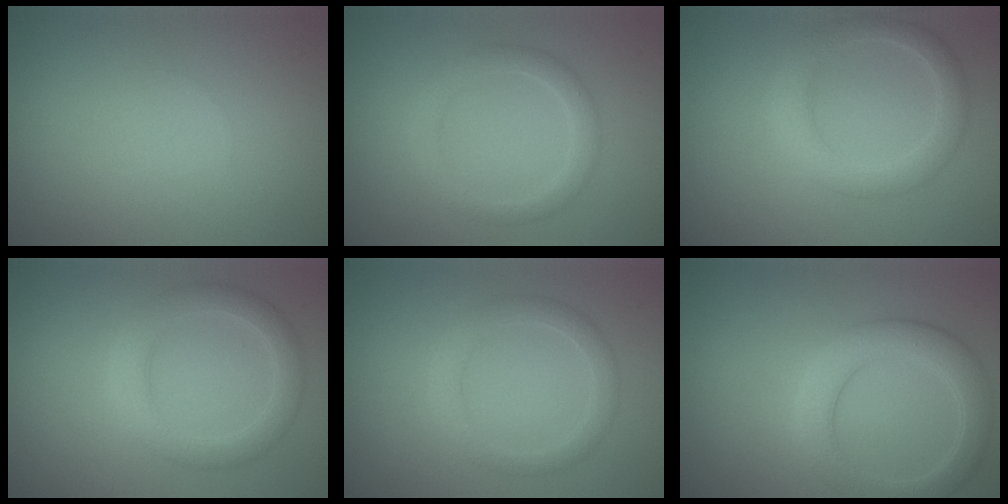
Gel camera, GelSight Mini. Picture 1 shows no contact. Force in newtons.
{"total": 2.4, "press": 2.4, "slide": 0.1}
{"total": 3.4, "press": 3.4, "slide": 0.2}
{"total": 3.6, "press": 3.6, "slide": 0.1}
{"total": 2.5, "press": 2.5, "slide": 0.1}
{"total": 4.5, "press": 4.5, "slide": 0.3}